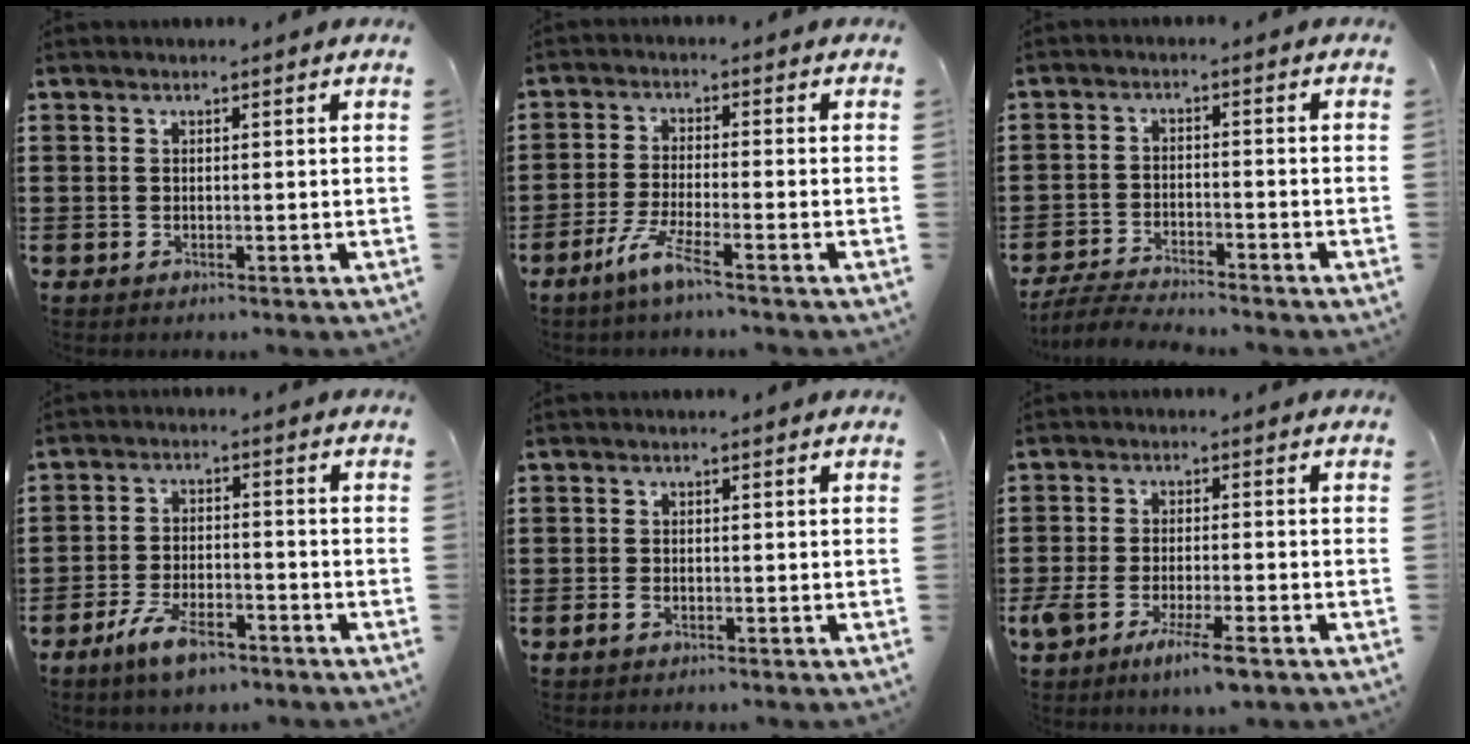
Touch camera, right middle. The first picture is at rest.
{"total": 5.2, "force": [-3.6, 0.3, 3.8], "torque": [-0.082, -0.010, -0.068]}
{"total": 4.3, "force": [-4.2, 0.3, 1.0], "torque": [-0.031, -0.003, -0.090]}
{"total": 6.8, "force": [-4.8, 2.3, 4.3], "torque": [-0.091, 0.004, -0.091]}
{"total": 1.2, "force": [-0.6, 0.6, 0.8], "torque": [-0.031, -0.007, -0.017]}
{"total": 6.0, "force": [-3.5, 1.3, 4.6], "torque": [-0.100, -0.011, -0.068]}